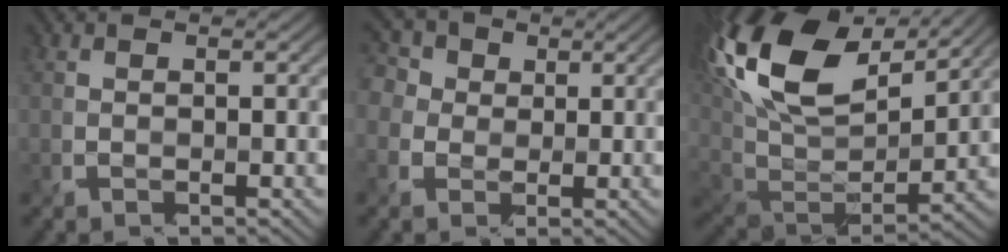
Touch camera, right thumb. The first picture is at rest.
{"total": 9.3, "force": [3.6, 7.1, 4.9], "torque": [-0.148, 0.039, 0.051]}
{"total": 17.8, "force": [8.7, 8.4, 13.0], "torque": [-0.326, 0.053, 0.164]}